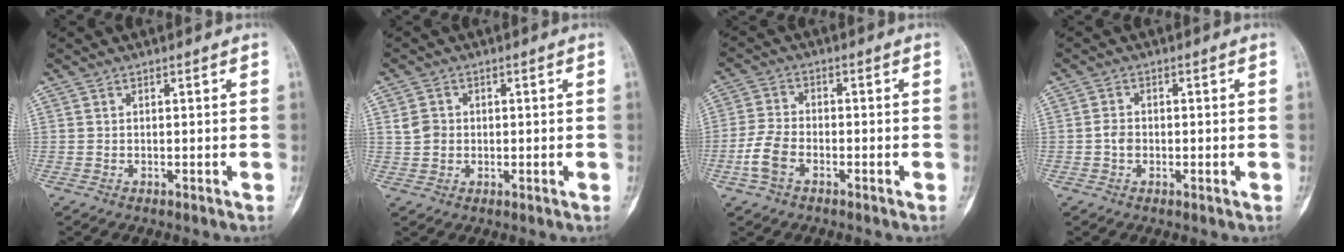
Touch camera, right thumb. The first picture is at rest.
{"total": 3.4, "force": [0.4, 3.1, 1.4], "torque": [-0.011, 0.007, 0.009]}
{"total": 6.0, "force": [-2.5, 3.7, 4.0], "torque": [-0.091, 0.015, -0.054]}
{"total": 2.2, "force": [-0.4, 1.7, 1.3], "torque": [-0.018, 0.007, -0.011]}